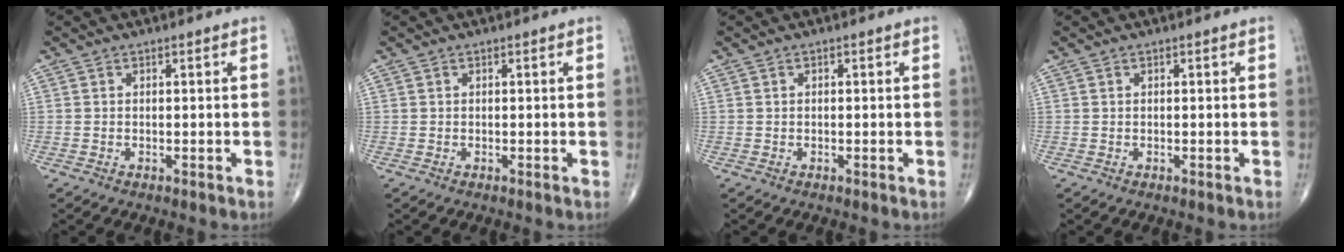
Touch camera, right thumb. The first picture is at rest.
{"total": 0.0}
{"total": 0.0}
{"total": 0.0}